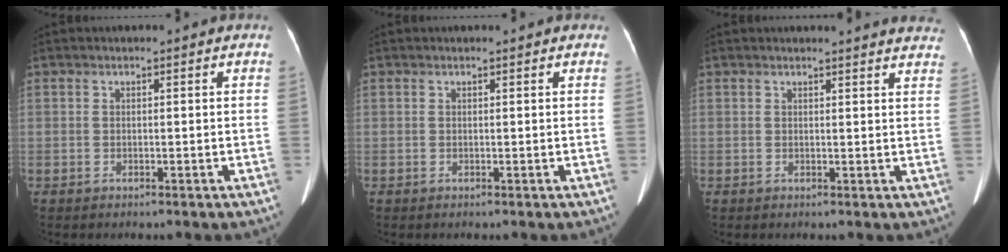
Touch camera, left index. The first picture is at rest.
{"total": 1.3, "force": [1.1, 0.4, 0.6], "torque": [-0.010, 0.011, 0.010]}
{"total": 11.7, "force": [11.4, 1.6, 2.5], "torque": [-0.006, -0.026, 0.100]}